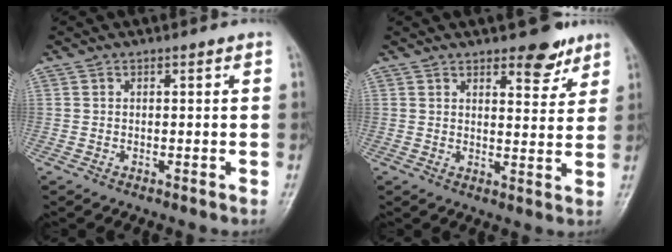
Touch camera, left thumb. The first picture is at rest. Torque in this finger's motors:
{"motor_torque": [-0.06, 0.19, -0.23, -0.05, 0.11]}